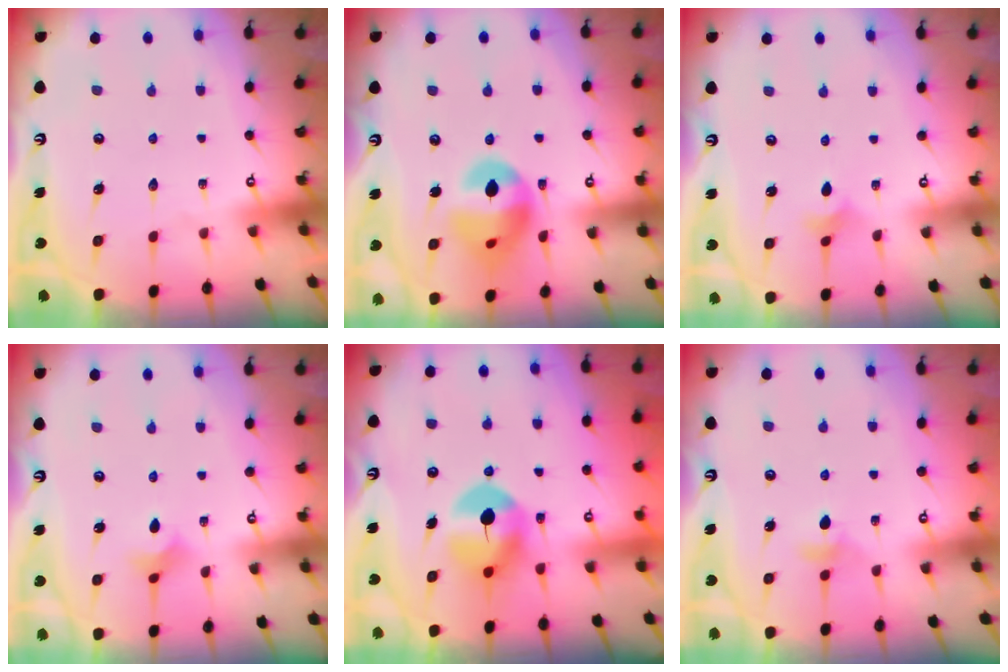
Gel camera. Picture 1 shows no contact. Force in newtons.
{"total": 15.0, "press": 14.9, "slide": 1.9}
{"total": 2.5, "press": 2.5, "slide": 0.6}
{"total": 3.1, "press": 3.1, "slide": 0.7}
{"total": 9.5, "press": 9.4, "slide": 0.9}
{"total": 5.1, "press": 5.0, "slide": 0.9}